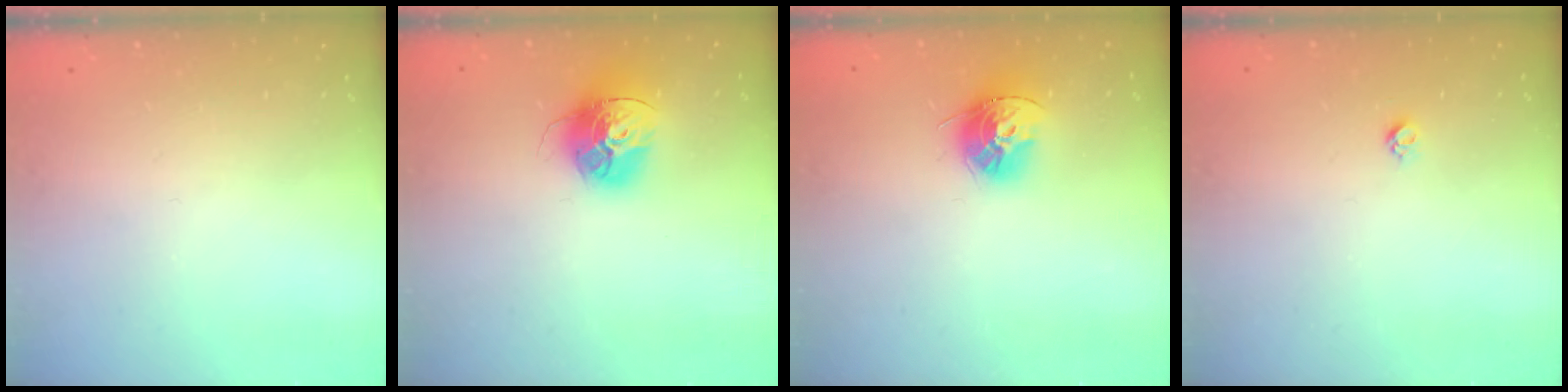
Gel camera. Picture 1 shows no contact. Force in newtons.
{"total": 15.1, "press": 15.0, "slide": 1.5}
{"total": 12.6, "press": 12.5, "slide": 1.2}
{"total": 3.3, "press": 3.3, "slide": 0.5}